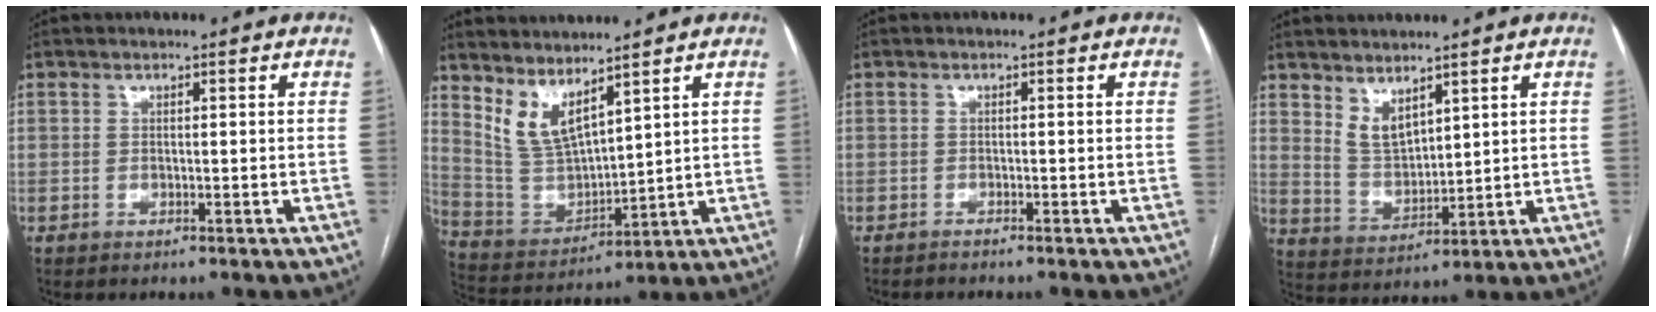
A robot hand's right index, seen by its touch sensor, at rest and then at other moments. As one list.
[{"total": 8.4, "force": [6.3, 2.3, 5.0], "torque": [-0.111, -0.012, 0.151]}, {"total": 0.6, "force": [-0.6, -0.3, 0.0], "torque": [-0.005, -0.005, -0.009]}, {"total": 5.3, "force": [3.8, 2.2, 2.9], "torque": [-0.063, -0.009, 0.090]}]